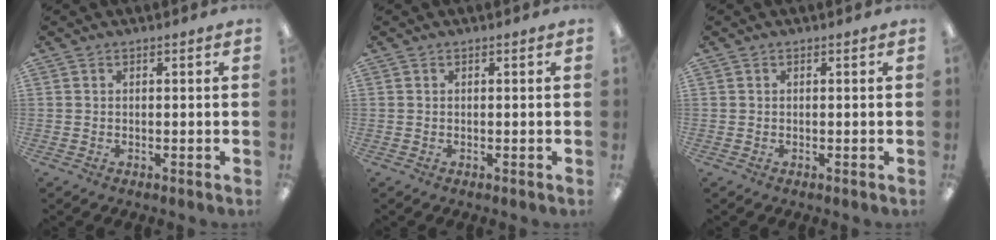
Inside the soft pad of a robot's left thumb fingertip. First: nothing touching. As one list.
[{"total": 0.0}, {"total": 0.0}]